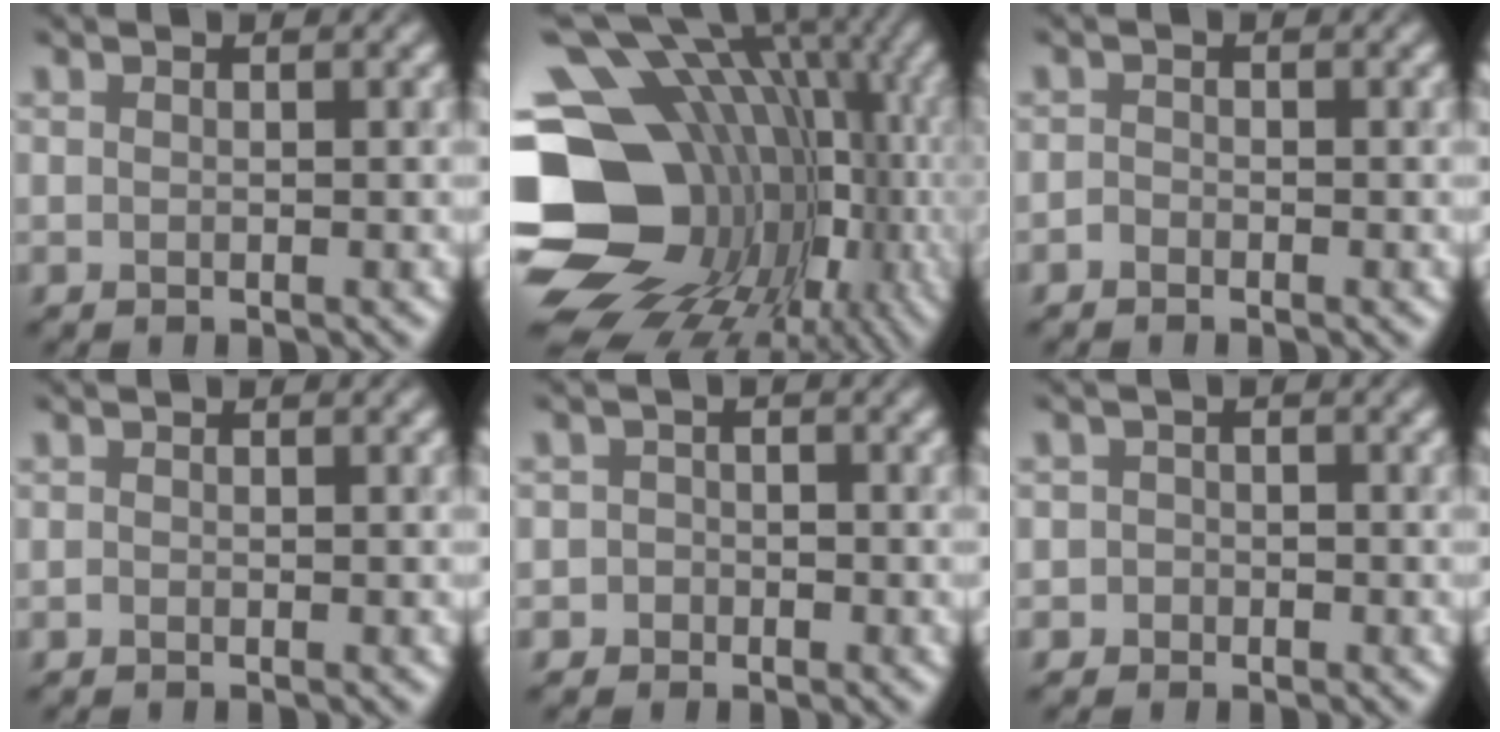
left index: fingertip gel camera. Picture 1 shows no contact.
{"total": 21.0, "force": [-2.8, 16.7, 12.4], "torque": [-0.199, 0.011, -0.043]}
{"total": 0.7, "force": [-0.7, 0.1, 0.0], "torque": [0.001, 0.001, -0.014]}
{"total": 0.0}
{"total": 1.7, "force": [-0.8, 1.5, -0.1], "torque": [0.031, 0.009, -0.026]}
{"total": 1.4, "force": [-0.5, 1.2, -0.1], "torque": [0.026, 0.005, -0.020]}